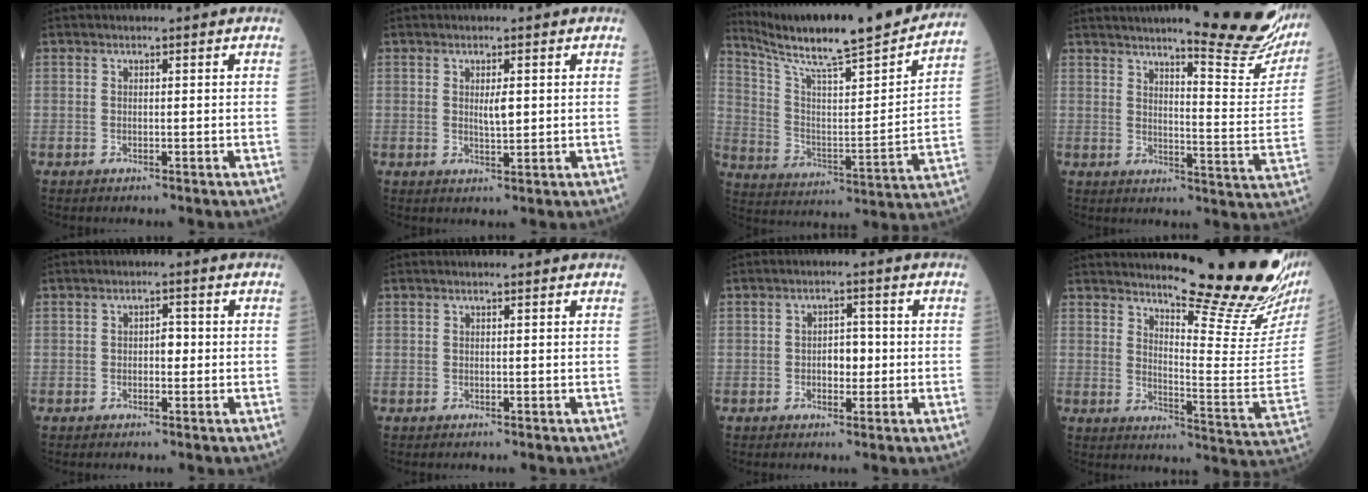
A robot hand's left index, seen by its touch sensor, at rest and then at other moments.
{"total": 2.3, "force": [0.5, 0.7, 2.2], "torque": [-0.042, -0.006, 0.010]}
{"total": 25.6, "force": [22.4, 0.9, 12.4], "torque": [-0.206, -0.049, 0.328]}
{"total": 18.2, "force": [15.3, 1.1, 9.7], "torque": [-0.120, -0.072, 0.183]}
{"total": 1.9, "force": [-0.2, 1.1, 1.5], "torque": [-0.019, 0.003, -0.005]}
{"total": 1.3, "force": [1.2, 0.2, 0.5], "torque": [-0.012, 0.008, 0.013]}
{"total": 3.2, "force": [-0.5, 1.9, 2.6], "torque": [-0.037, 0.005, -0.006]}
{"total": 21.1, "force": [18.2, 0.2, 10.7], "torque": [-0.156, -0.111, 0.230]}